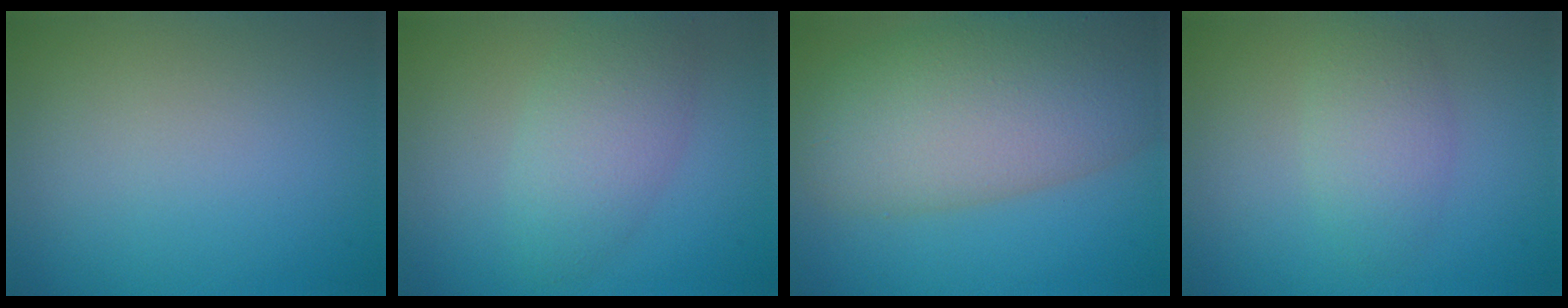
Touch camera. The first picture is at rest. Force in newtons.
{"total": 4.0, "press": 4.0, "slide": 0.2}
{"total": 11.2, "press": 11.2, "slide": 0.6}
{"total": 3.0, "press": 3.0, "slide": 0.0}